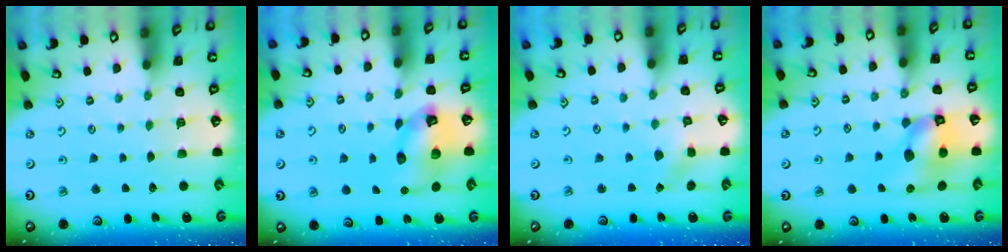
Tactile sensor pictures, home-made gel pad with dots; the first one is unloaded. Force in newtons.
{"total": 9.6, "press": 9.6, "slide": 0.4}
{"total": 2.2, "press": 2.2, "slide": 0.1}
{"total": 12.5, "press": 12.3, "slide": 1.8}